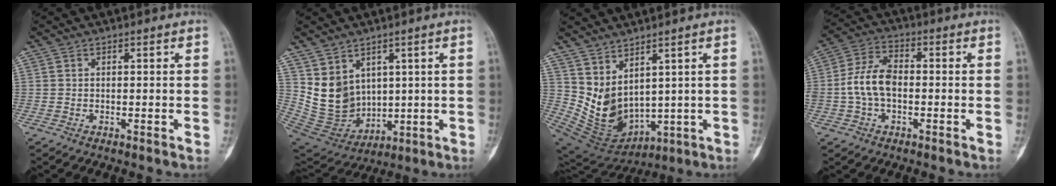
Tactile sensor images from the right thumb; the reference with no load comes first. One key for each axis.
{"total": 10.9, "fx": 3.8, "fy": 8.9, "fz": 5.0, "tx": -0.063, "ty": -0.026, "tz": 0.109}
{"total": 11.5, "fx": 4.2, "fy": 6.7, "fz": 8.4, "tx": -0.125, "ty": -0.036, "tz": 0.117}
{"total": 8.9, "fx": -1.1, "fy": 5.5, "fz": 6.9, "tx": -0.132, "ty": 0.030, "tz": -0.027}